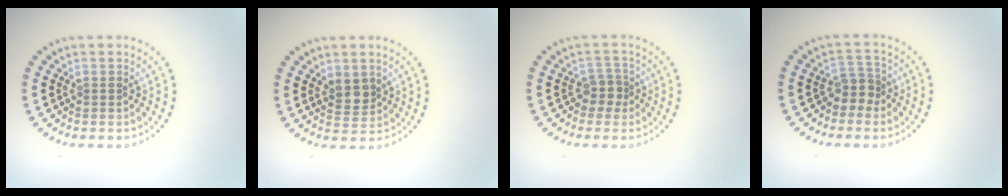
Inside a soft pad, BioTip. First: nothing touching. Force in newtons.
{"total": 1.9, "press": 1.8, "slide": 0.7}
{"total": 1.8, "press": 1.4, "slide": 1.2}
{"total": 2.2, "press": 1.7, "slide": 1.4}